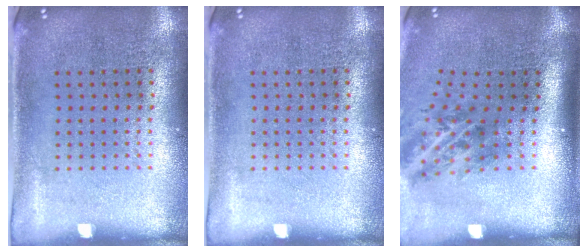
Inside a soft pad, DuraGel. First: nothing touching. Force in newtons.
{"total": 0.0}
{"total": 2.0, "press": 1.2, "slide": 1.6}